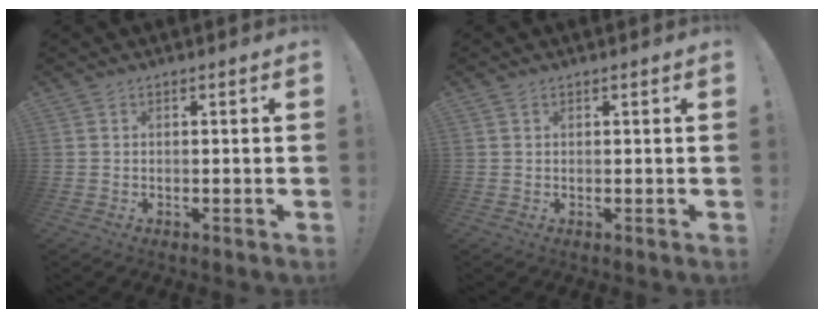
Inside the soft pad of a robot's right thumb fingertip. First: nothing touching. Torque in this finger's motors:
{"motor_torque": [-0.18, -0.14, -0.33, 0.39, -0.04]}